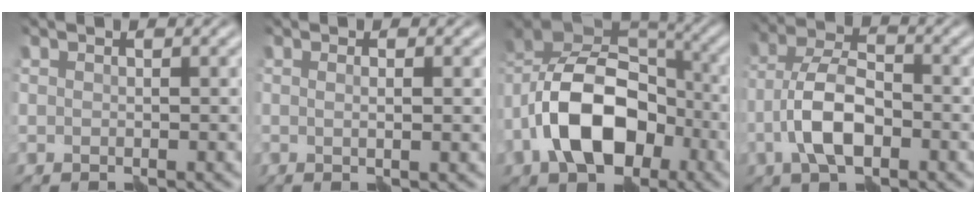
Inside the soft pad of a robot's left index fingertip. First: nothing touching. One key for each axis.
{"total": 1.2, "fx": 0.1, "fy": 0.0, "fz": 1.2, "tx": -0.014, "ty": -0.001, "tz": -0.003}
{"total": 11.8, "fx": -4.4, "fy": 7.2, "fz": 8.1, "tx": -0.150, "ty": 0.011, "tz": -0.095}
{"total": 6.1, "fx": -2.3, "fy": 3.0, "fz": 4.8, "tx": -0.098, "ty": 0.007, "tz": -0.051}